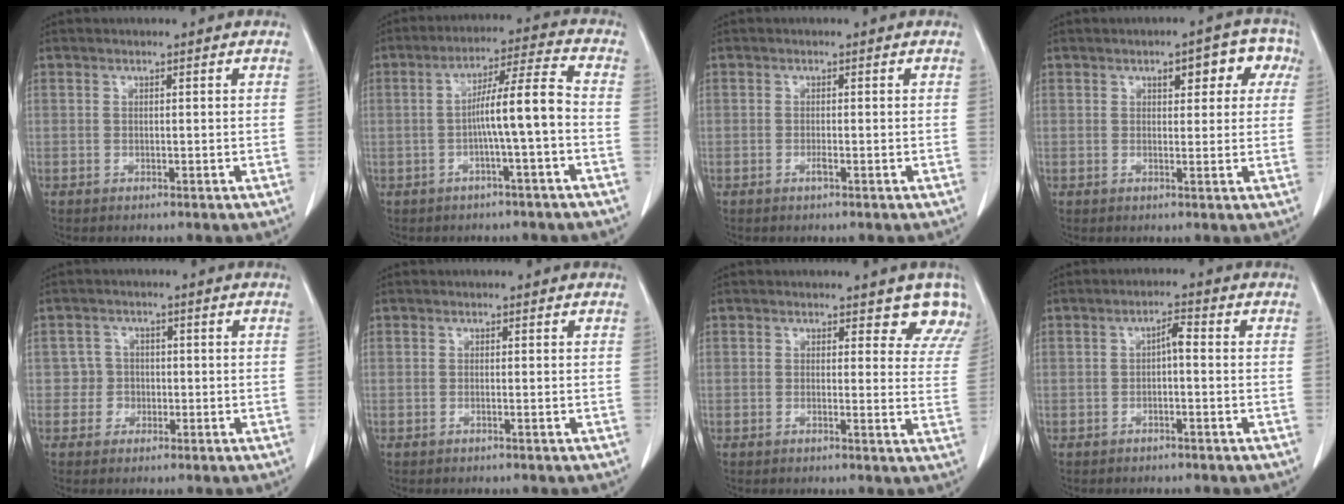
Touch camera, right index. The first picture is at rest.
{"total": 8.3, "force": [-1.6, -0.8, 8.1], "torque": [-0.134, 0.021, -0.030]}
{"total": 0.6, "force": [-0.4, 0.0, 0.5], "torque": [-0.010, 0.000, -0.007]}
{"total": 6.4, "force": [2.6, 2.7, 5.3], "torque": [-0.047, 0.024, 0.024]}
{"total": 2.7, "force": [-0.5, 2.6, -0.3], "torque": [0.022, 0.012, -0.013]}
{"total": 0.0}
{"total": 6.4, "force": [5.6, 2.6, 1.7], "torque": [0.017, -0.018, 0.029]}
{"total": 2.3, "force": [-0.2, 0.4, 2.2], "torque": [-0.034, 0.010, -0.006]}